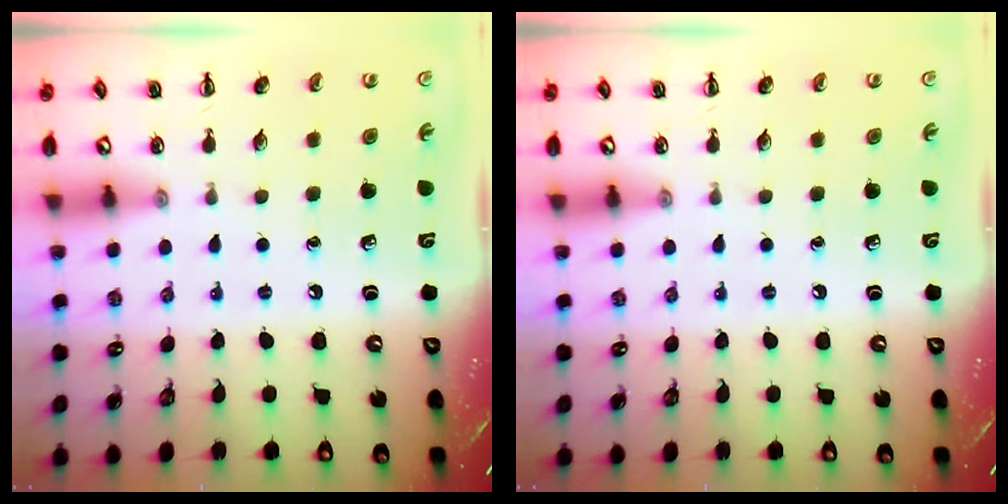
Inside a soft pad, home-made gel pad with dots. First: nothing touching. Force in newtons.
{"total": 0.0}